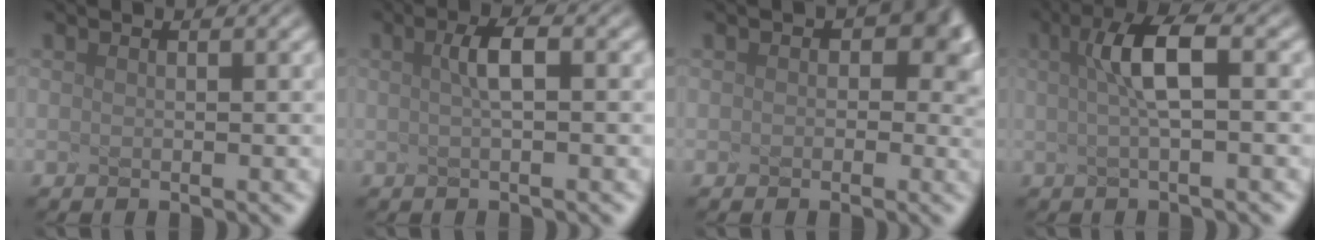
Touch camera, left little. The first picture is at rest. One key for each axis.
{"total": 1.6, "fx": -1.0, "fy": -0.5, "fz": 1.2, "tx": -0.044, "ty": 0.001, "tz": 0.018}
{"total": 3.3, "fx": 0.4, "fy": 2.2, "fz": 2.5, "tx": -0.040, "ty": -0.005, "tz": 0.046}
{"total": 3.0, "fx": -0.7, "fy": -0.2, "fz": 2.9, "tx": -0.080, "ty": 0.003, "tz": 0.023}